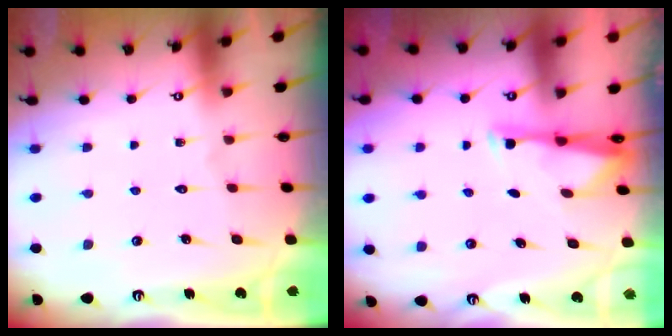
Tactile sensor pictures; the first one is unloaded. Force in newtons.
{"total": 2.9, "press": 2.9, "slide": 0.6}